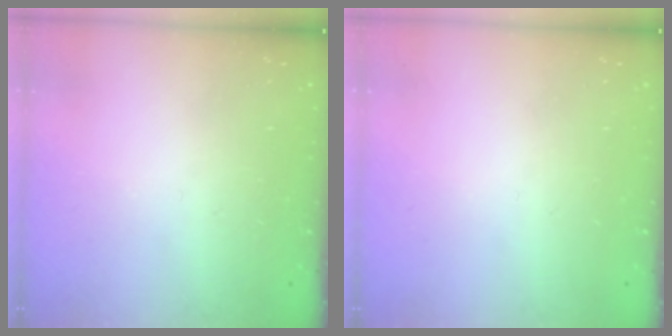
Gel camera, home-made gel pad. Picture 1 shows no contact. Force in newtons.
{"total": 0.0}